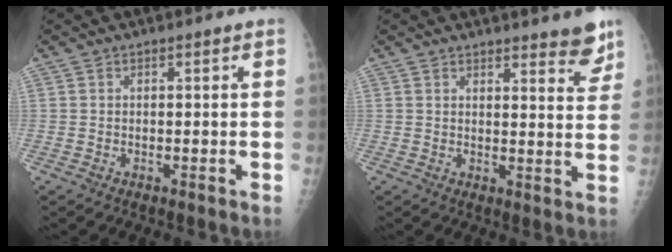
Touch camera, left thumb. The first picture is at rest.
{"total": 5.7, "force": [4.6, 1.3, 3.0], "torque": [-0.016, -0.033, 0.052]}